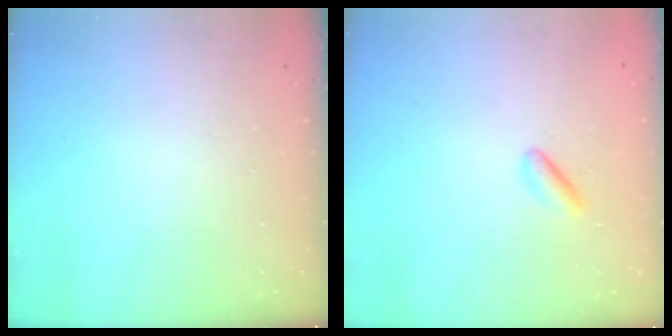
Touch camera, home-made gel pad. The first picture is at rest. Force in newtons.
{"total": 2.9, "press": 2.8, "slide": 0.9}